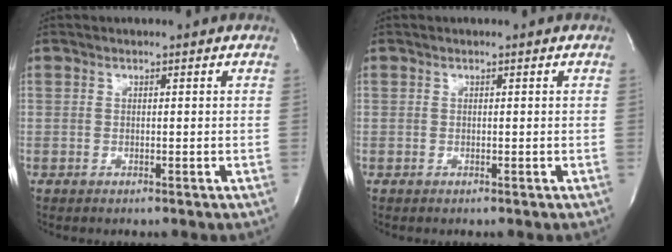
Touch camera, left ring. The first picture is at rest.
{"total": 0.0}